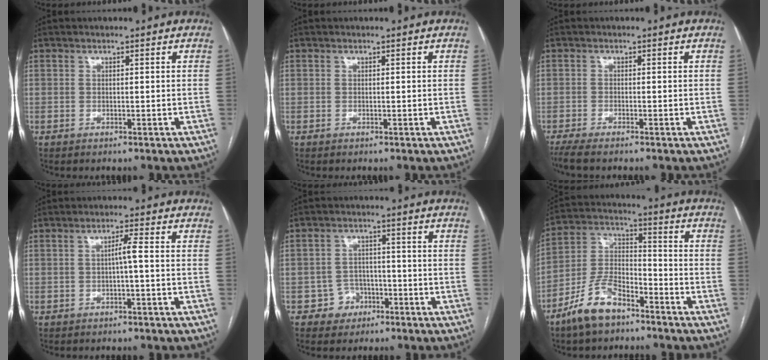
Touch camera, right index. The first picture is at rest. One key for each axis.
{"total": 0.0}
{"total": 4.1, "fx": -3.3, "fy": 0.3, "fz": 2.4, "tx": -0.038, "ty": -0.009, "tz": -0.057}
{"total": 2.2, "fx": -0.3, "fy": -0.2, "fz": 2.1, "tx": -0.033, "ty": 0.003, "tz": -0.005}
{"total": 4.2, "fx": -2.1, "fy": 3.6, "fz": 0.3, "tx": 0.006, "ty": 0.016, "tz": -0.031}
{"total": 12.0, "fx": -8.7, "fy": 4.6, "fz": 6.8, "tx": -0.143, "ty": 0.018, "tz": -0.170}